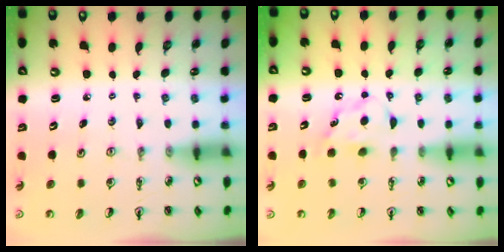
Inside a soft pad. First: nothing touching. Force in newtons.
{"total": 5.8, "press": 5.8, "slide": 0.6}